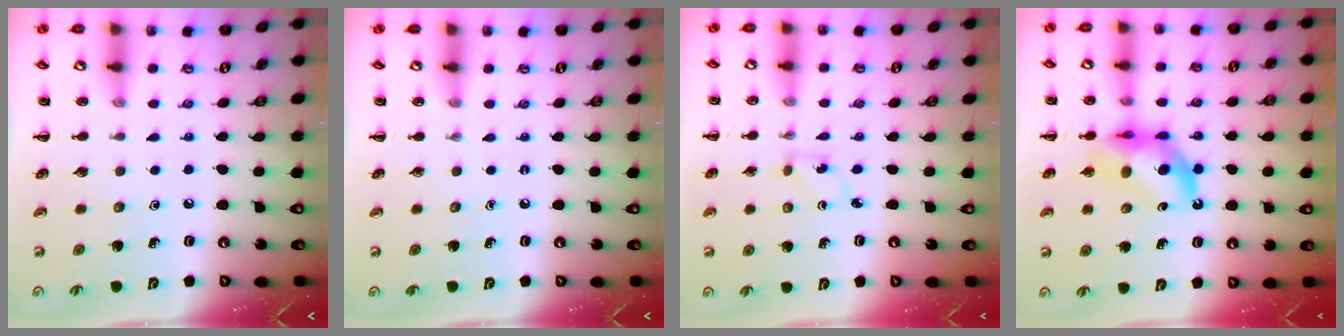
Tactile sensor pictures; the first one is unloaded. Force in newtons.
{"total": 0.0}
{"total": 1.2, "press": 1.1, "slide": 0.5}
{"total": 9.7, "press": 9.2, "slide": 2.9}